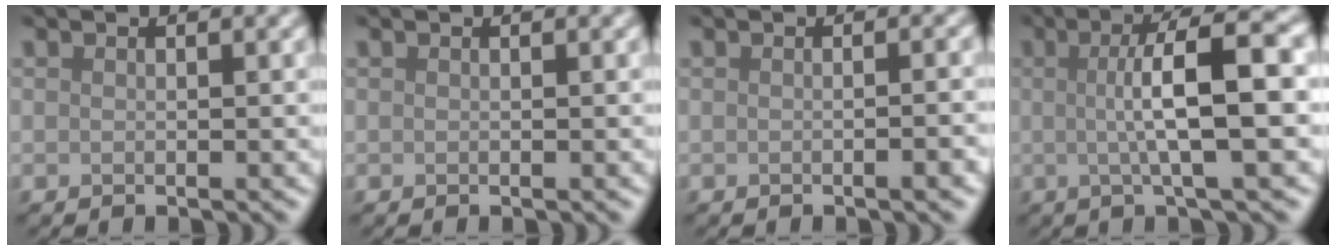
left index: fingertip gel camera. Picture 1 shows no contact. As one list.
[{"total": 0.0}, {"total": 2.2, "force": [-0.5, 0.7, 2.0], "torque": [-0.012, 0.005, -0.005]}, {"total": 7.5, "force": [0.6, 1.5, 7.3], "torque": [-0.106, 0.012, 0.003]}]